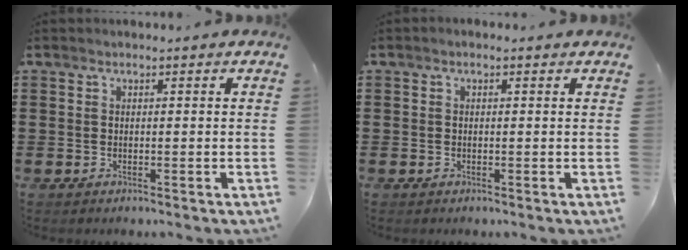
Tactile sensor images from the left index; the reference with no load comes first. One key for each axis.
{"total": 0.5, "fx": -0.1, "fy": 0.4, "fz": 0.3, "tx": -0.006, "ty": 0.001, "tz": -0.002}